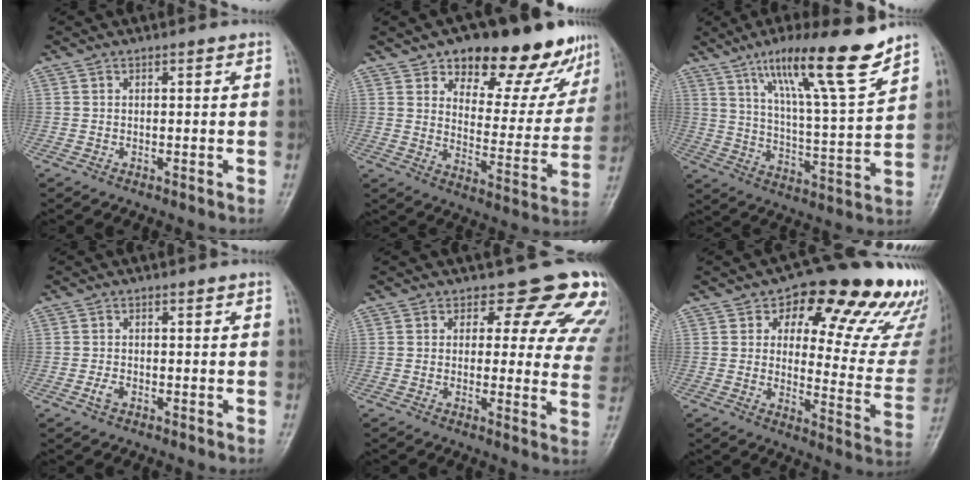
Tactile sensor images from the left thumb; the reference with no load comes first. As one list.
[{"total": 19.7, "force": [14.1, 9.0, 10.5], "torque": [-0.077, -0.074, 0.192]}, {"total": 17.0, "force": [11.7, 1.4, 12.3], "torque": [-0.189, -0.064, 0.195]}, {"total": 1.7, "force": [-0.7, 1.0, 1.1], "torque": [-0.023, 0.004, -0.014]}, {"total": 13.4, "force": [10.2, 6.7, 5.6], "torque": [0.000, -0.052, 0.083]}, {"total": 21.8, "force": [13.1, 9.4, 14.7], "torque": [-0.131, -0.065, 0.161]}]